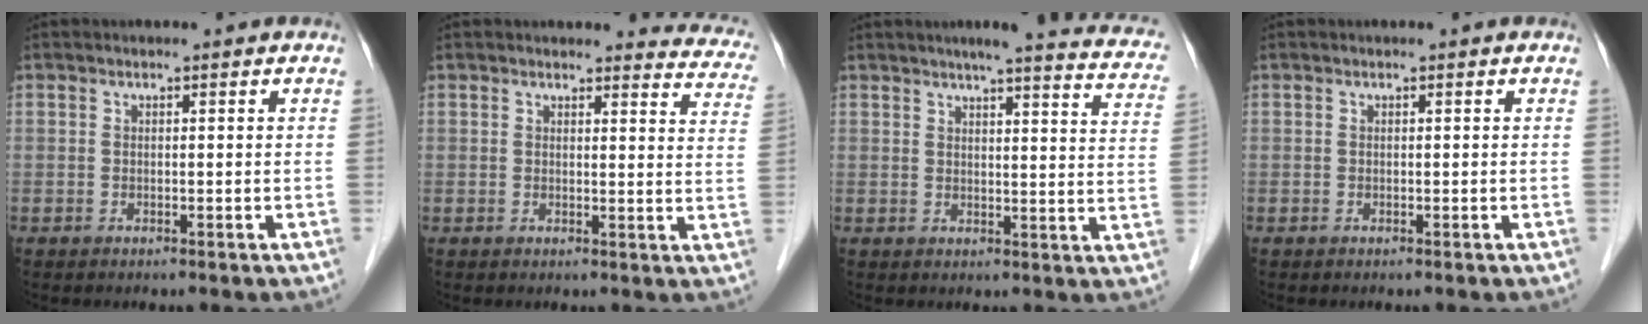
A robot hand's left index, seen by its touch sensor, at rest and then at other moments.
{"total": 9.9, "force": [9.7, 1.9, 0.7], "torque": [0.034, -0.058, 0.064]}
{"total": 17.5, "force": [14.9, 1.9, 9.0], "torque": [-0.102, -0.014, 0.156]}
{"total": 0.0}